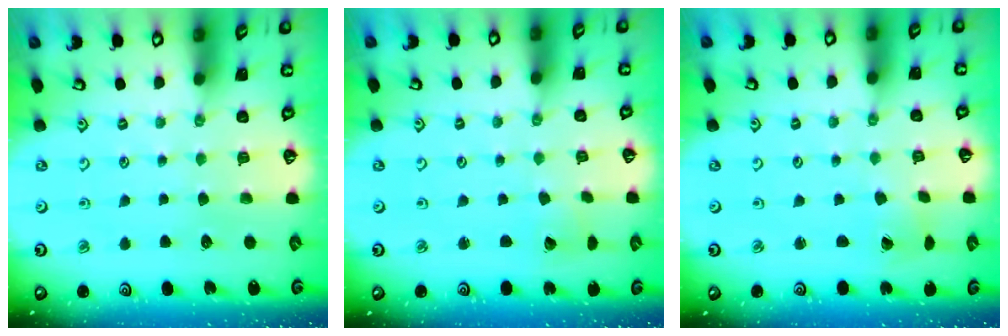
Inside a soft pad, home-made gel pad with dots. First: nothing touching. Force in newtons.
{"total": 2.0, "press": 2.0, "slide": 0.3}
{"total": 1.1, "press": 1.1, "slide": 0.1}